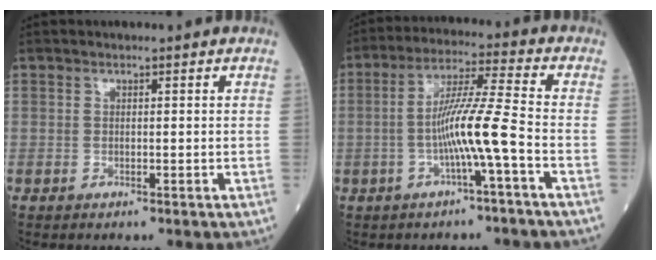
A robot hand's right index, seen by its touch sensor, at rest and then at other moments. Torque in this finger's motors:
{"motor_torque": [1.11, -0.47, 0.54, 0.20]}